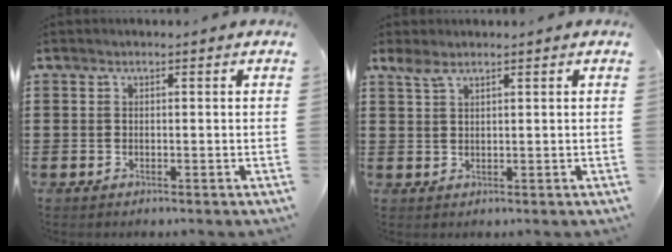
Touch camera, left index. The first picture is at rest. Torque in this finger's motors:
{"motor_torque": [0.10, -0.24, -0.10, 0.00]}